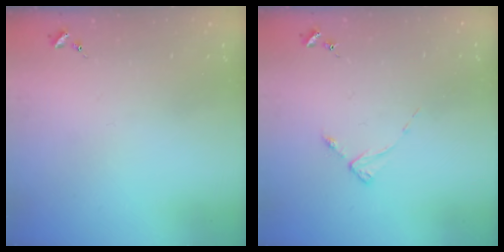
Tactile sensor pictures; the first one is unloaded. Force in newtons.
{"total": 2.9, "press": 2.8, "slide": 0.4}